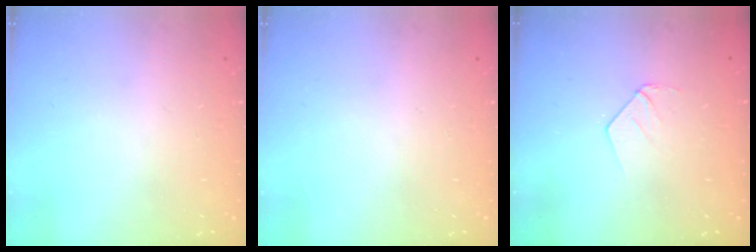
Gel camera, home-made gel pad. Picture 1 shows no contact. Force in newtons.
{"total": 0.0}
{"total": 3.4, "press": 3.4, "slide": 0.3}